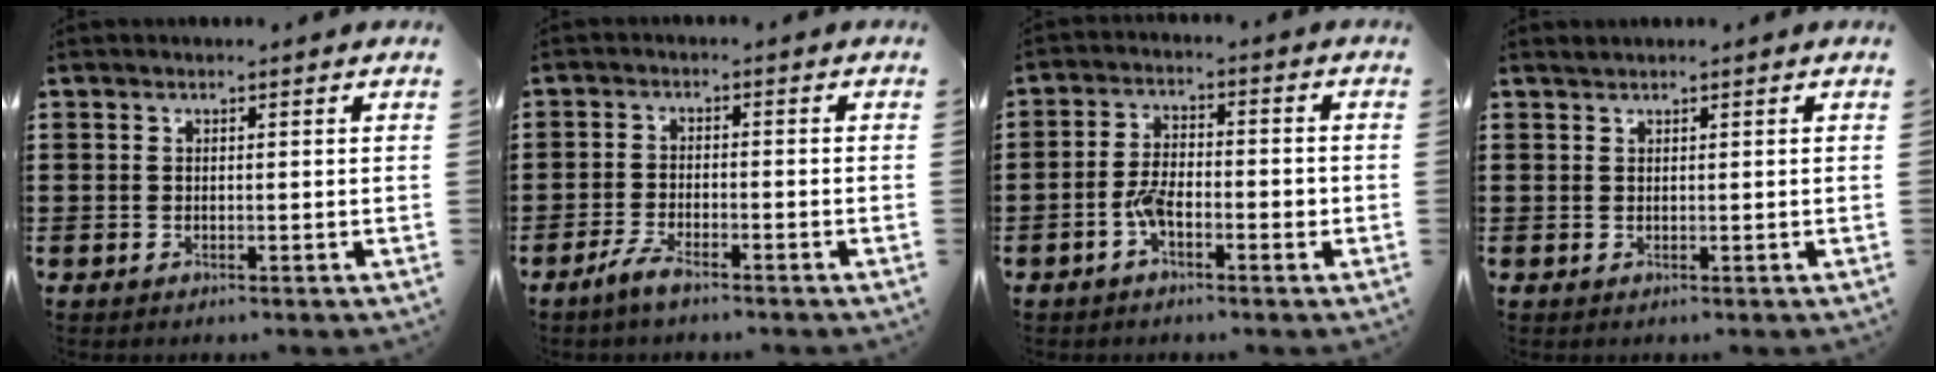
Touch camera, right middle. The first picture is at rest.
{"total": 3.4, "force": [-2.7, 0.5, 2.0], "torque": [-0.056, -0.004, -0.055]}
{"total": 4.5, "force": [-1.9, 2.1, 3.6], "torque": [-0.066, 0.009, -0.036]}
{"total": 0.5, "force": [0.5, 0.1, 0.0], "torque": [-0.002, 0.000, 0.010]}